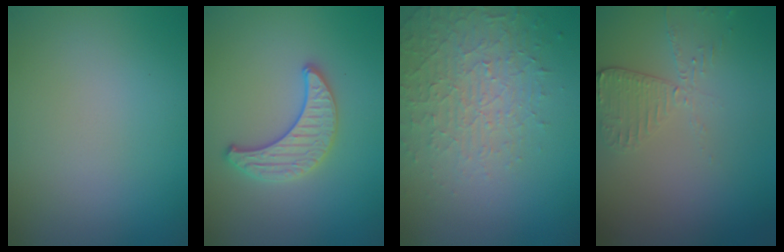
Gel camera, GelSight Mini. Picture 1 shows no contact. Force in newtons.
{"total": 3.0, "press": 3.0, "slide": 0.5}
{"total": 4.6, "press": 3.1, "slide": 3.3}
{"total": 2.0, "press": 1.9, "slide": 0.6}